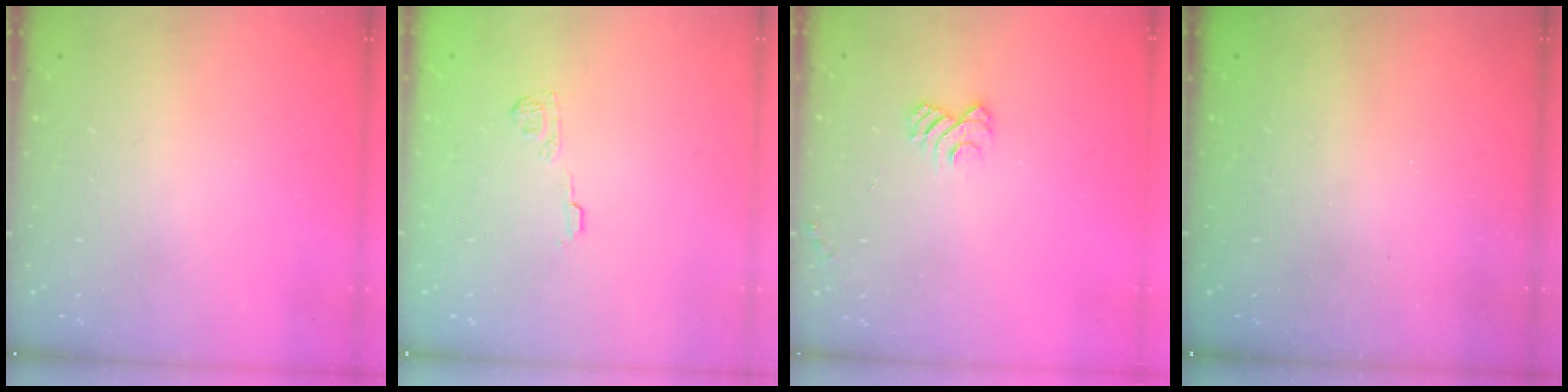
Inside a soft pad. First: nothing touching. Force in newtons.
{"total": 7.0, "press": 6.9, "slide": 1.4}
{"total": 5.2, "press": 5.1, "slide": 0.5}
{"total": 2.5, "press": 2.4, "slide": 0.8}